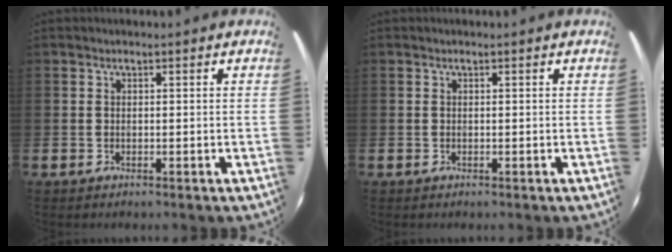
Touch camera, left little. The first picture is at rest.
{"total": 0.0}